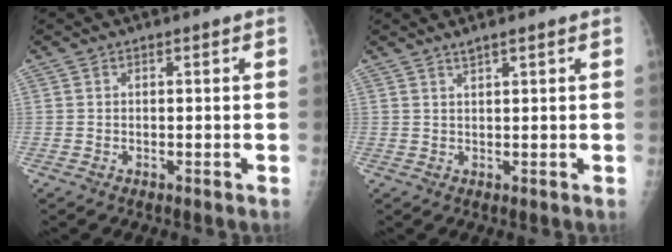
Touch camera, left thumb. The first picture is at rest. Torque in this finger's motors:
{"motor_torque": [-0.03, 0.02, 0.01, 0.03, -0.04]}